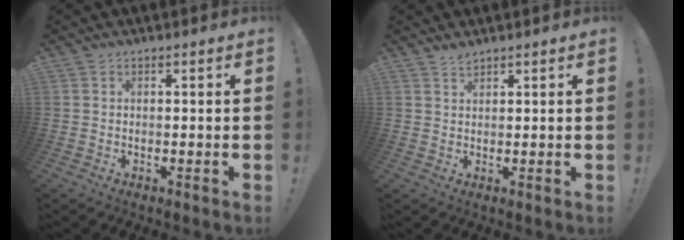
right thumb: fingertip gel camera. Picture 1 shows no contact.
{"total": 2.1, "force": [1.9, 0.6, 0.5], "torque": [-0.003, -0.010, 0.034]}